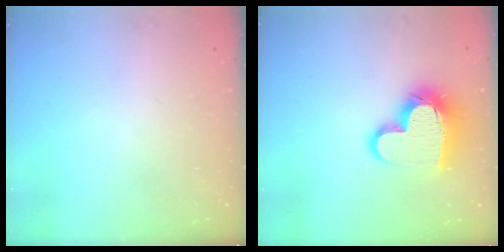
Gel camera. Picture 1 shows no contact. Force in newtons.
{"total": 15.3, "press": 15.2, "slide": 1.0}